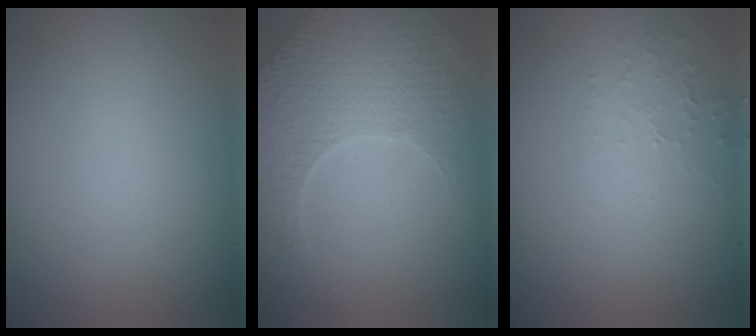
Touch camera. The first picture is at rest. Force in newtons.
{"total": 5.1, "press": 3.7, "slide": 3.6}
{"total": 1.3, "press": 1.3, "slide": 0.4}